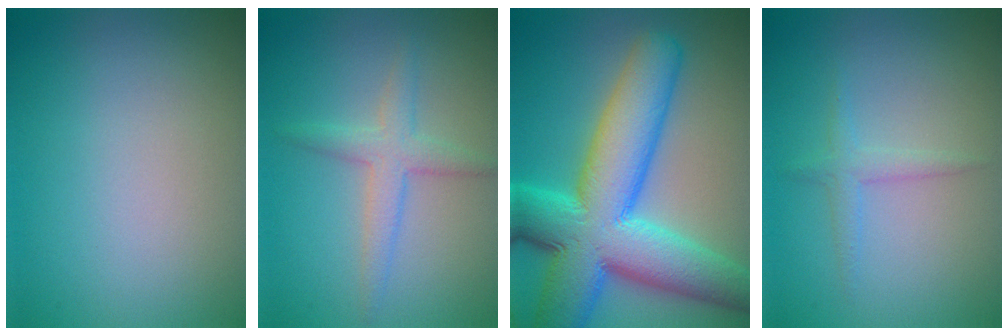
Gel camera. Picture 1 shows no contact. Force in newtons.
{"total": 2.7, "press": 2.7, "slide": 0.1}
{"total": 13.1, "press": 13.1, "slide": 0.6}
{"total": 1.4, "press": 1.4, "slide": 0.0}